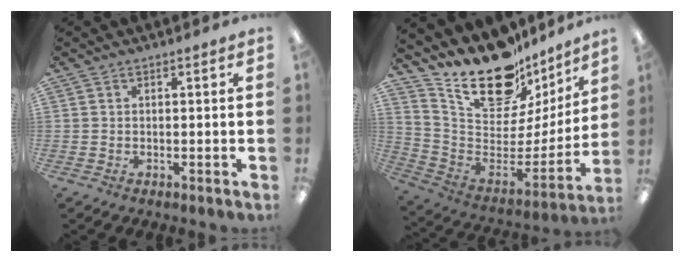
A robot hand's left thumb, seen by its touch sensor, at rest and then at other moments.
{"total": 22.2, "force": [17.1, 10.4, 9.6], "torque": [-0.152, -0.125, 0.307]}